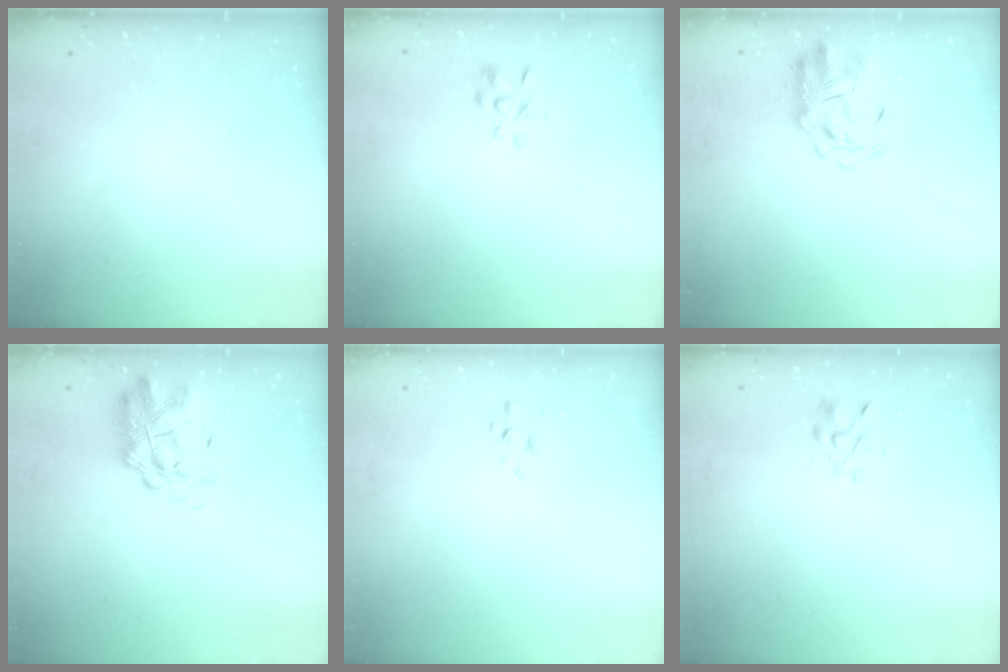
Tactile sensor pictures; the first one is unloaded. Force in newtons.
{"total": 2.9, "press": 2.7, "slide": 1.0}
{"total": 3.6, "press": 3.3, "slide": 1.4}
{"total": 3.2, "press": 2.8, "slide": 1.7}
{"total": 1.7, "press": 1.7, "slide": 0.3}
{"total": 2.1, "press": 1.8, "slide": 0.9}